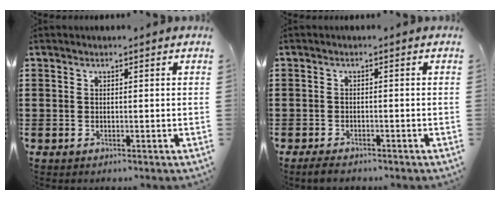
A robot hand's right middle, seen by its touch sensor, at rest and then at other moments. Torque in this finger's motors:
{"motor_torque": [0.12, 0.07, 0.00, 0.01]}